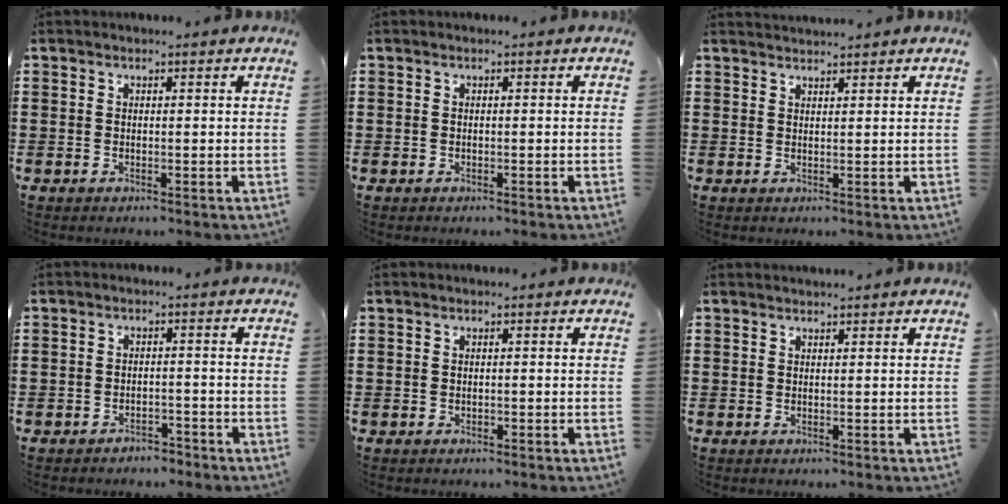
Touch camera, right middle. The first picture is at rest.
{"total": 0.0}
{"total": 1.6, "force": [1.5, -0.1, -0.1], "torque": [-0.003, 0.001, 0.030]}
{"total": 2.0, "force": [-2.0, 0.4, -0.2], "torque": [-0.005, 0.004, -0.046]}
{"total": 0.0}
{"total": 0.8, "force": [0.8, -0.1, 0.0], "torque": [-0.001, -0.002, 0.016]}